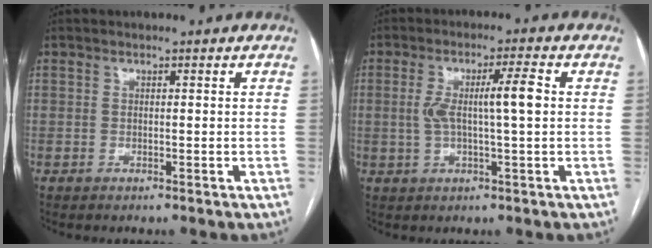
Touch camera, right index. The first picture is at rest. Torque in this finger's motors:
{"motor_torque": [0.22, 0.07, 0.19, 0.08]}